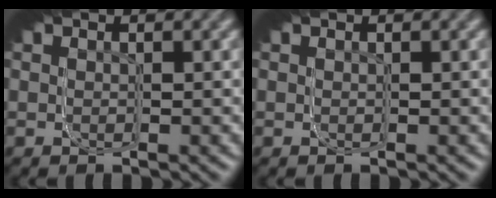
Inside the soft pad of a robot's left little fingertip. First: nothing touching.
{"total": 0.0}